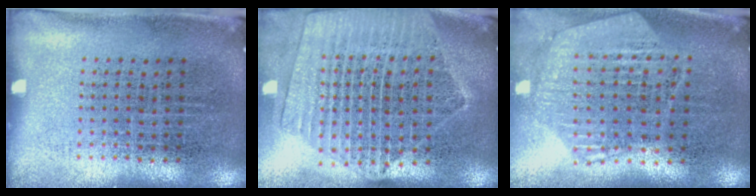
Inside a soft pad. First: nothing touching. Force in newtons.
{"total": 2.2, "press": 1.9, "slide": 1.1}
{"total": 1.2, "press": 1.2, "slide": 0.2}